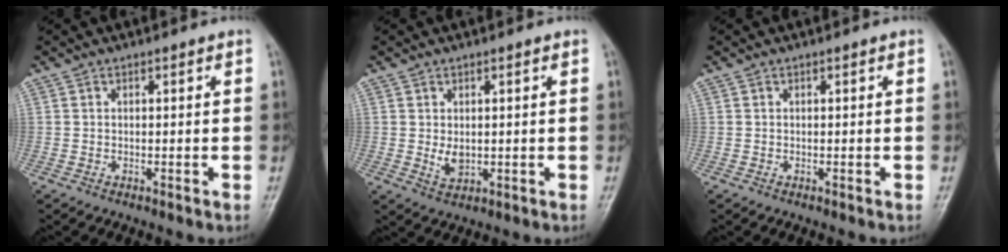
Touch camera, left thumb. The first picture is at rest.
{"total": 3.3, "force": [0.3, 2.1, 2.5], "torque": [-0.036, -0.009, 0.012]}
{"total": 0.0}